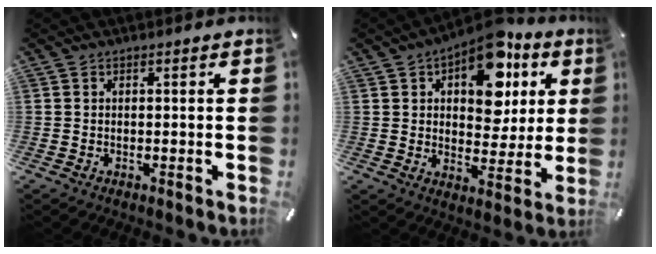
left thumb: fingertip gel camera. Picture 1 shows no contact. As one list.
[{"total": 14.1, "force": [7.1, 8.4, 8.8], "torque": [-0.119, -0.038, 0.123]}]